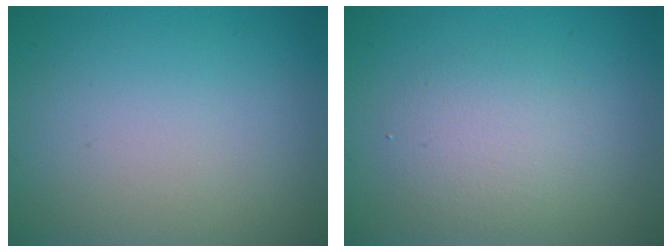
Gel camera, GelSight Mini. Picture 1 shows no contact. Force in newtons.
{"total": 2.8, "press": 2.8, "slide": 0.2}